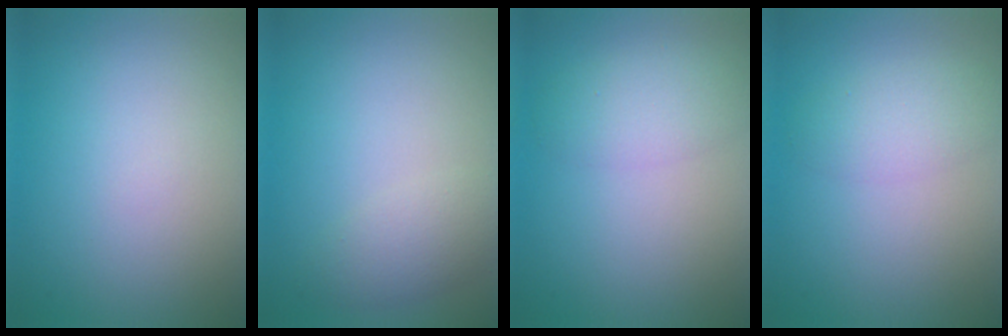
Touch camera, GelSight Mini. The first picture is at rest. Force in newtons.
{"total": 2.5, "press": 2.5, "slide": 0.1}
{"total": 3.0, "press": 3.0, "slide": 0.1}
{"total": 2.5, "press": 2.5, "slide": 0.1}